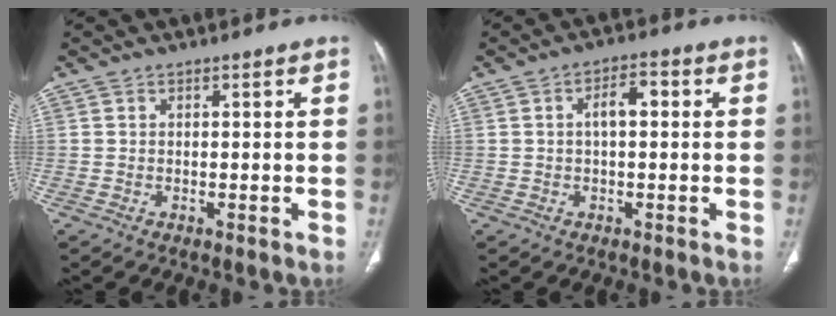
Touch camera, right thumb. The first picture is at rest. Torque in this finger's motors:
{"motor_torque": [0.99, 0.97, 0.88, 0.04, 0.02]}